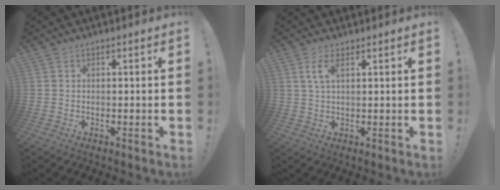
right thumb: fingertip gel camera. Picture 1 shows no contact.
{"total": 4.1, "force": [1.9, 1.5, 3.3], "torque": [-0.060, -0.002, 0.033]}